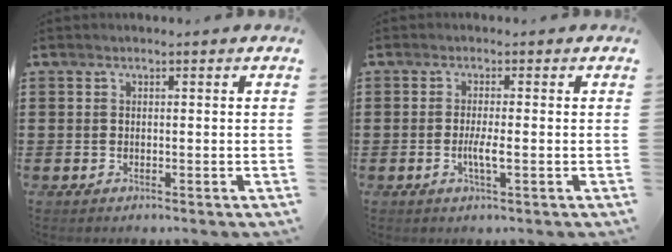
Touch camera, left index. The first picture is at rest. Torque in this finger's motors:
{"motor_torque": [0.27, 0.16, 0.12, 0.04]}